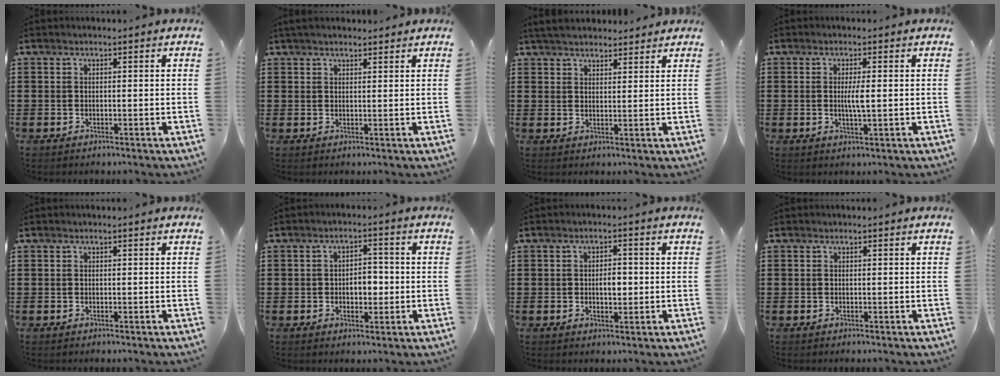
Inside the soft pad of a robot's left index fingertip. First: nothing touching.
{"total": 2.0, "force": [1.7, 0.5, 0.8], "torque": [-0.019, 0.005, 0.032]}
{"total": 3.7, "force": [3.6, 0.8, 0.8], "torque": [-0.026, -0.003, 0.067]}
{"total": 2.9, "force": [0.1, 0.3, 2.9], "torque": [-0.055, -0.003, 0.000]}
{"total": 0.0}
{"total": 3.9, "force": [-0.7, 2.4, 3.0], "torque": [-0.054, 0.005, -0.020]}
{"total": 3.0, "force": [-0.2, 1.5, 2.6], "torque": [-0.043, 0.001, -0.008]}
{"total": 0.0}